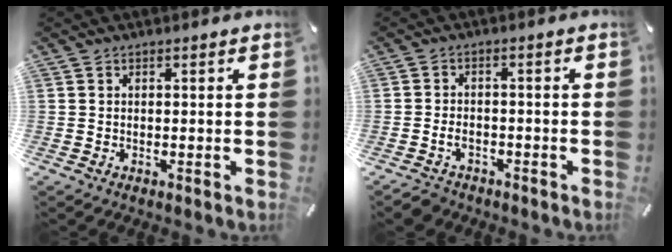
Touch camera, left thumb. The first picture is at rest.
{"total": 3.3, "force": [-1.8, 2.3, 1.5], "torque": [-0.035, 0.006, -0.037]}